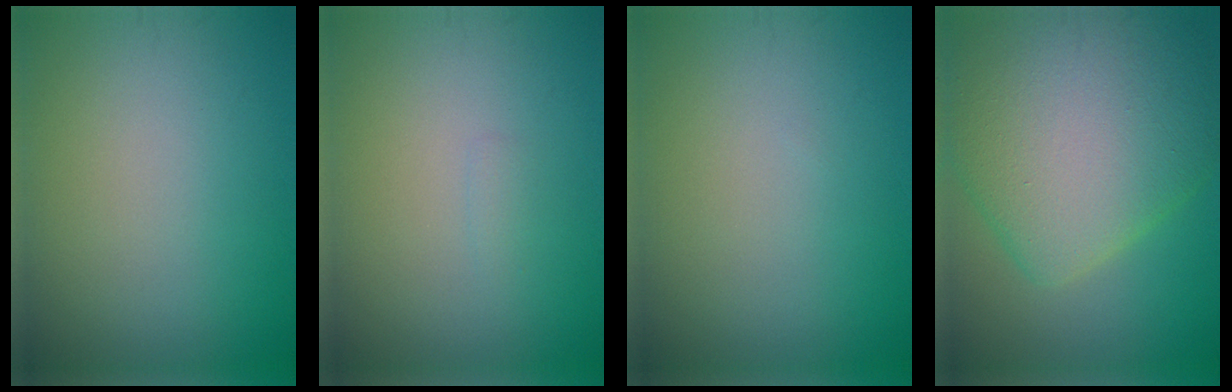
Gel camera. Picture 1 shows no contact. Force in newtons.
{"total": 0.5, "press": 0.5, "slide": 0.1}
{"total": 0.0}
{"total": 11.0, "press": 11.0, "slide": 0.7}